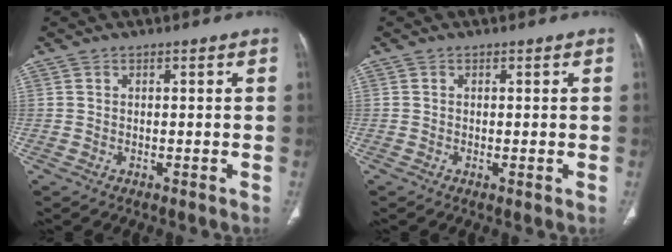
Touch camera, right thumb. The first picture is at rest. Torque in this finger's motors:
{"motor_torque": [-0.35, -0.02, -0.10, -0.05, 0.02]}